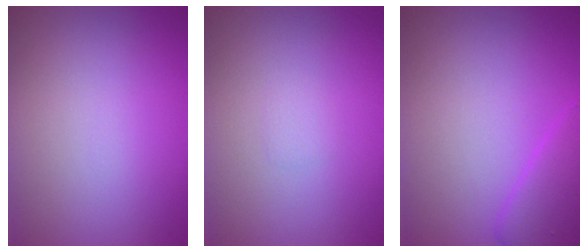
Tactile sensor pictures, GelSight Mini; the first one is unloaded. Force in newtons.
{"total": 0.5, "press": 0.5, "slide": 0.0}
{"total": 2.9, "press": 2.9, "slide": 0.2}